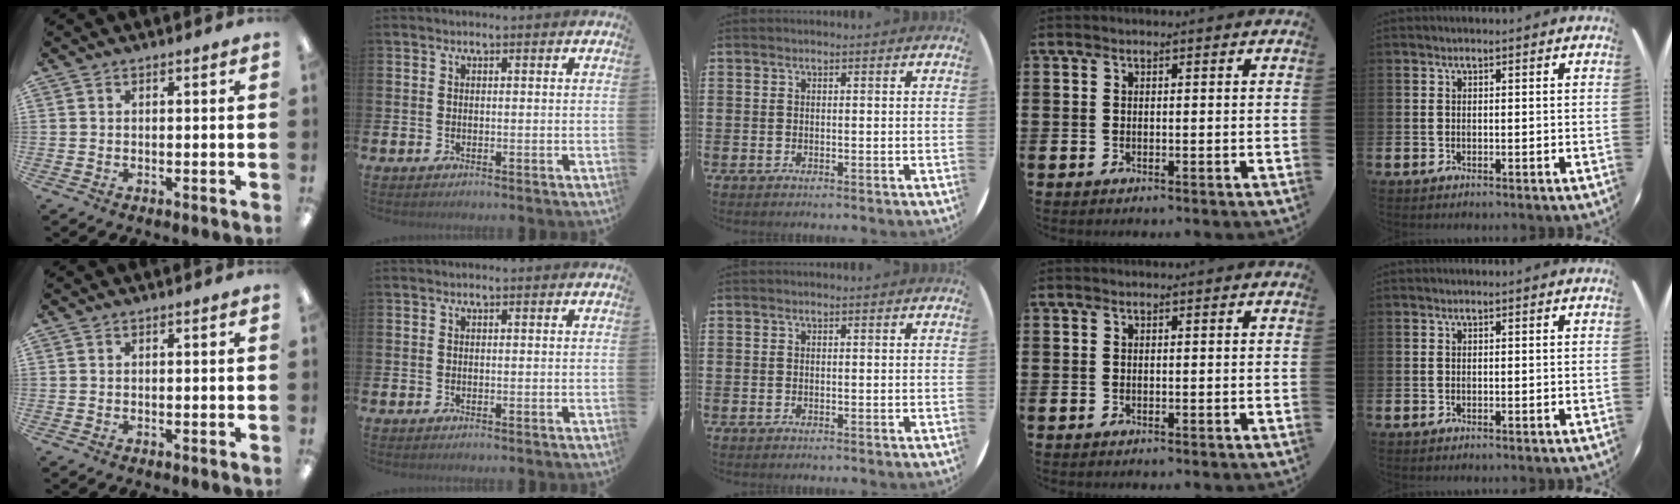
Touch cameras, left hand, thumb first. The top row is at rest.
{}